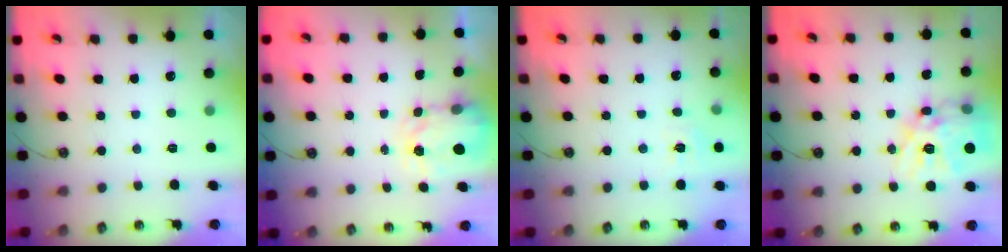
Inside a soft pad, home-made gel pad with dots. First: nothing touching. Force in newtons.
{"total": 3.5, "press": 3.5, "slide": 0.4}
{"total": 4.9, "press": 4.8, "slide": 0.6}
{"total": 19.5, "press": 19.5, "slide": 1.7}